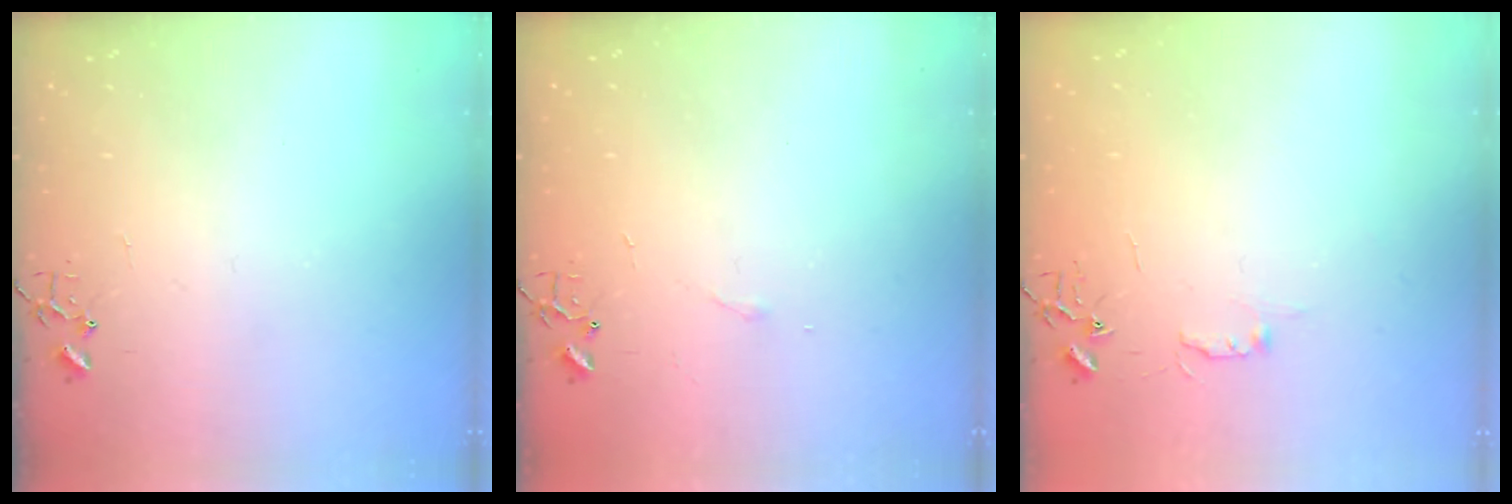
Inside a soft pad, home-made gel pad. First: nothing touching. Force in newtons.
{"total": 3.3, "press": 3.2, "slide": 0.6}
{"total": 4.4, "press": 4.4, "slide": 0.6}